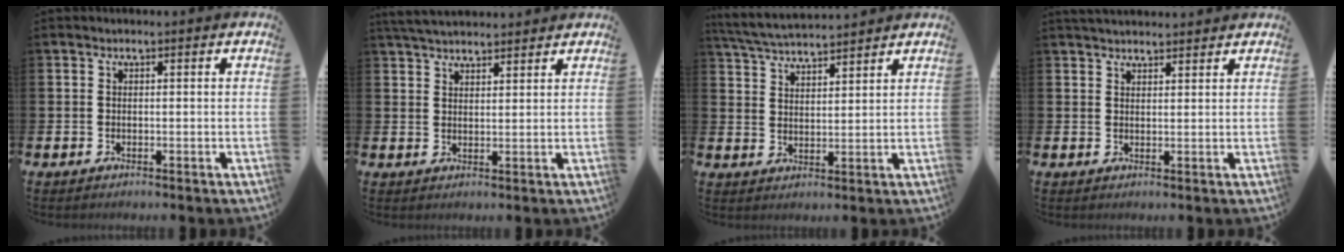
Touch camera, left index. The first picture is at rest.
{"total": 4.0, "force": [3.8, 0.8, 0.9], "torque": [-0.024, -0.013, 0.072]}
{"total": 4.9, "force": [4.8, 0.3, 0.7], "torque": [-0.034, -0.026, 0.087]}
{"total": 2.7, "force": [2.7, 0.5, 0.3], "torque": [-0.009, -0.008, 0.049]}